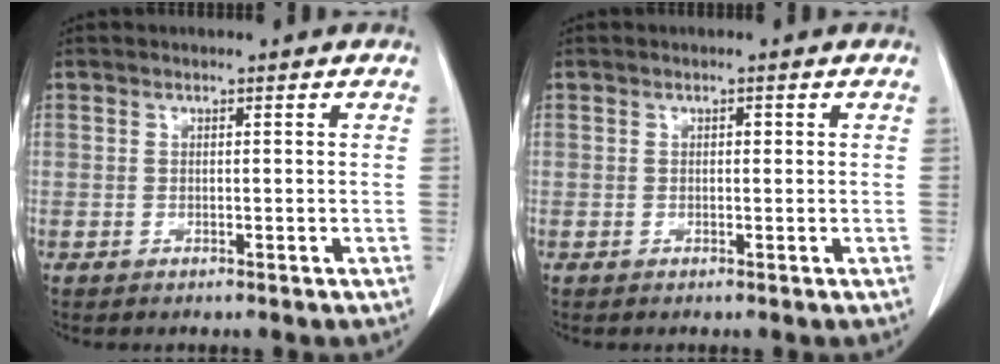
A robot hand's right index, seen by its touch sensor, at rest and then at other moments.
{"total": 0.5, "force": [0.1, 0.3, 0.4], "torque": [-0.005, 0.002, 0.001]}